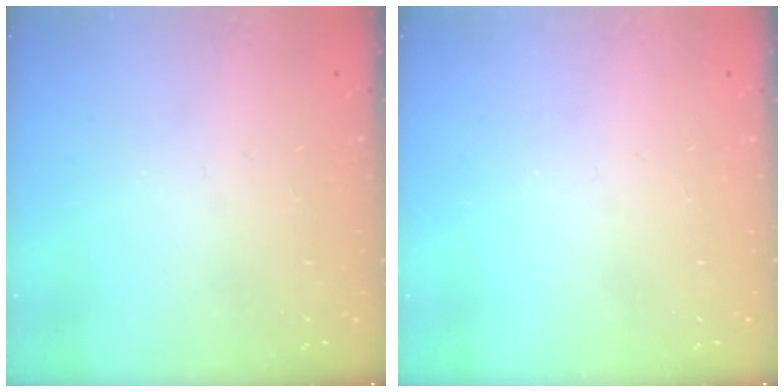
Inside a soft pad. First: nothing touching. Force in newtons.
{"total": 0.0}